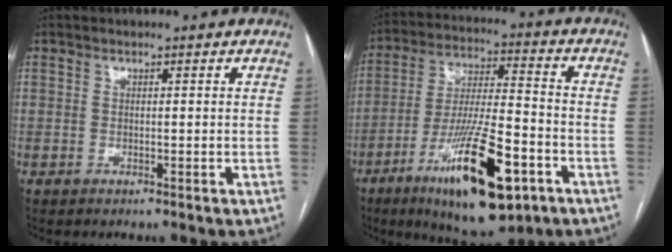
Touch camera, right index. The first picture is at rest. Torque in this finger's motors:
{"motor_torque": [1.44, -0.71, 1.00, 0.21]}